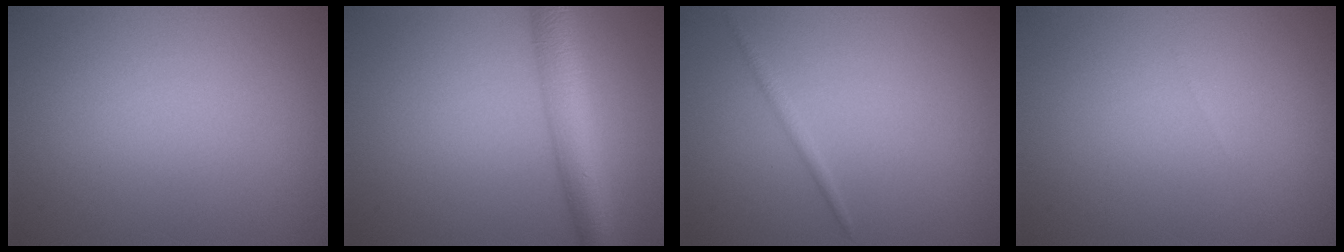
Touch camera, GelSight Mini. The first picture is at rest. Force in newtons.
{"total": 5.2, "press": 5.2, "slide": 0.2}
{"total": 0.9, "press": 0.9, "slide": 0.0}
{"total": 0.0}